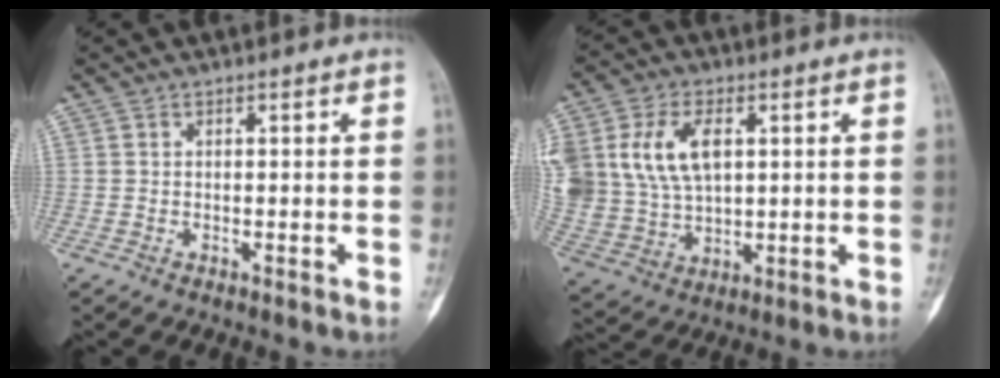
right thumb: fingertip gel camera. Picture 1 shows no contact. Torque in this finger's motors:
{"motor_torque": [0.86, 2.22, 0.28, 0.06, 0.47]}